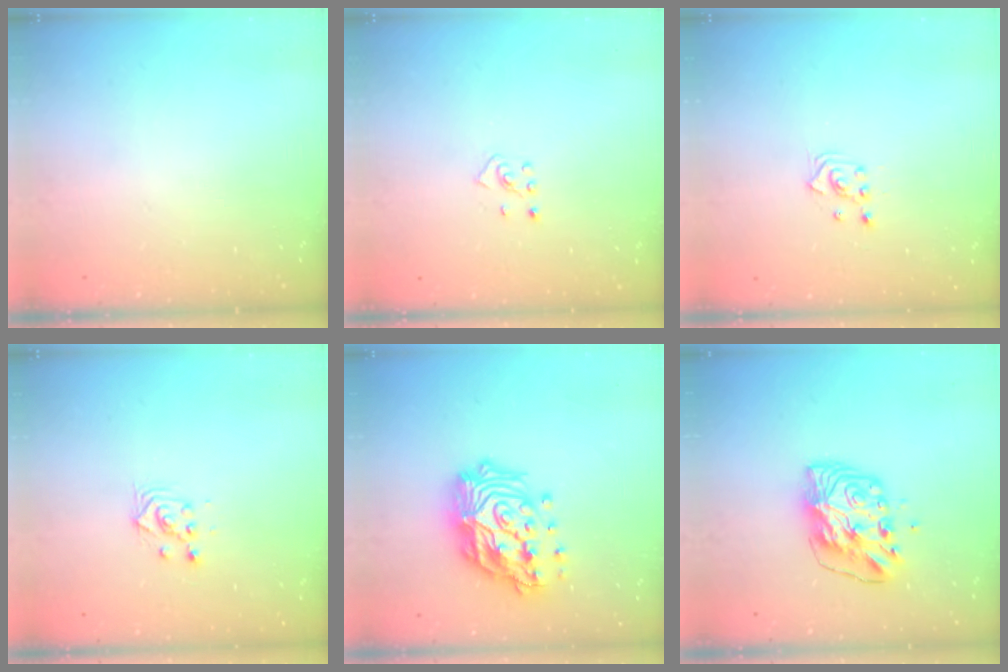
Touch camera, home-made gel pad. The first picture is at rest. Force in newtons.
{"total": 2.7, "press": 2.6, "slide": 0.9}
{"total": 2.5, "press": 2.5, "slide": 0.3}
{"total": 3.0, "press": 3.0, "slide": 0.1}
{"total": 21.5, "press": 21.3, "slide": 2.7}
{"total": 8.5, "press": 8.4, "slide": 1.3}